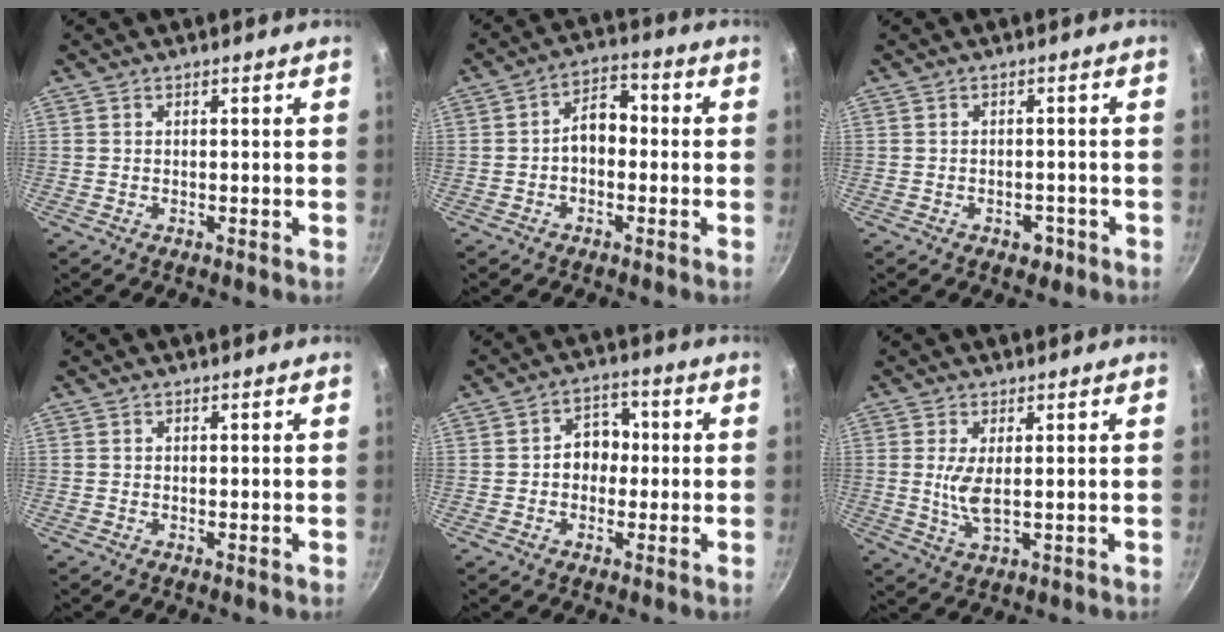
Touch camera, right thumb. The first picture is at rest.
{"total": 6.6, "force": [-0.7, 4.4, 4.9], "torque": [-0.057, 0.028, -0.023]}
{"total": 2.3, "force": [-1.3, 1.5, 1.1], "torque": [-0.002, 0.010, -0.014]}
{"total": 0.0}
{"total": 6.1, "force": [-0.2, 4.8, 3.7], "torque": [-0.025, 0.019, -0.013]}
{"total": 4.5, "force": [0.4, 1.4, 4.2], "torque": [-0.095, -0.014, 0.013]}